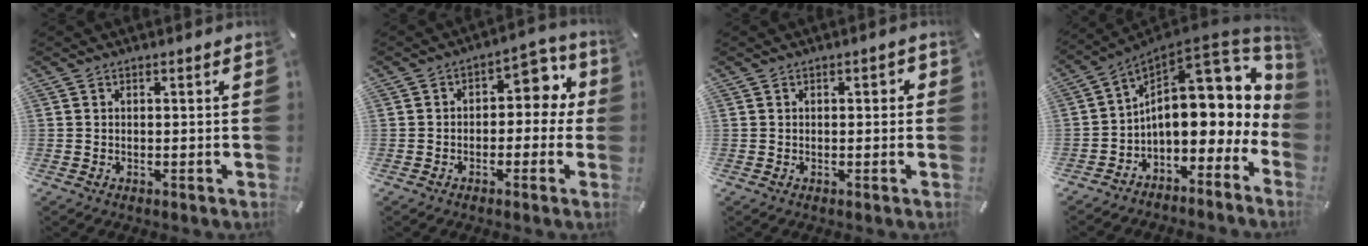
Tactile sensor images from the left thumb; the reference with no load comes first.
{"total": 8.1, "force": [1.3, 5.4, 5.9], "torque": [-0.066, -0.007, 0.013]}
{"total": 1.1, "force": [0.0, 0.6, 0.9], "torque": [-0.008, 0.003, -0.005]}
{"total": 17.3, "force": [4.3, 10.4, 13.1], "torque": [-0.170, -0.057, 0.073]}